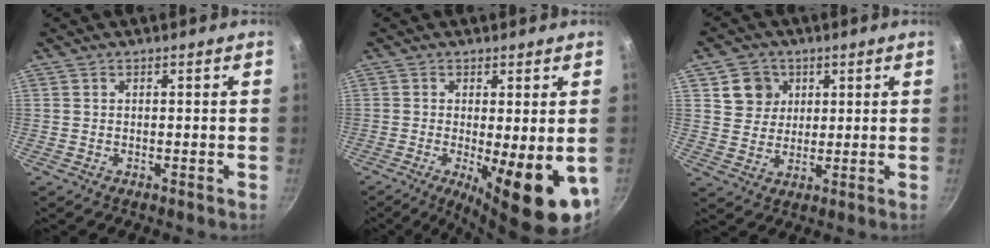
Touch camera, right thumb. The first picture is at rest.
{"total": 13.9, "force": [-3.2, 3.8, 13.0], "torque": [-0.173, -0.014, -0.036]}
{"total": 6.7, "force": [2.4, 6.0, 1.8], "torque": [0.004, -0.002, 0.040]}